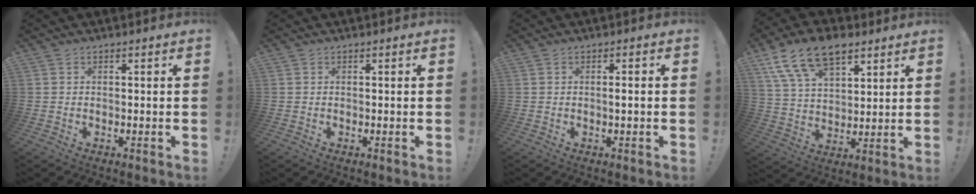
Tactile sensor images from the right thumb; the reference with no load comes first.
{"total": 0.0}
{"total": 1.5, "force": [-0.4, -0.2, 1.4], "torque": [-0.027, 0.002, -0.011]}
{"total": 15.6, "force": [9.6, 8.4, 8.9], "torque": [-0.170, -0.038, 0.180]}